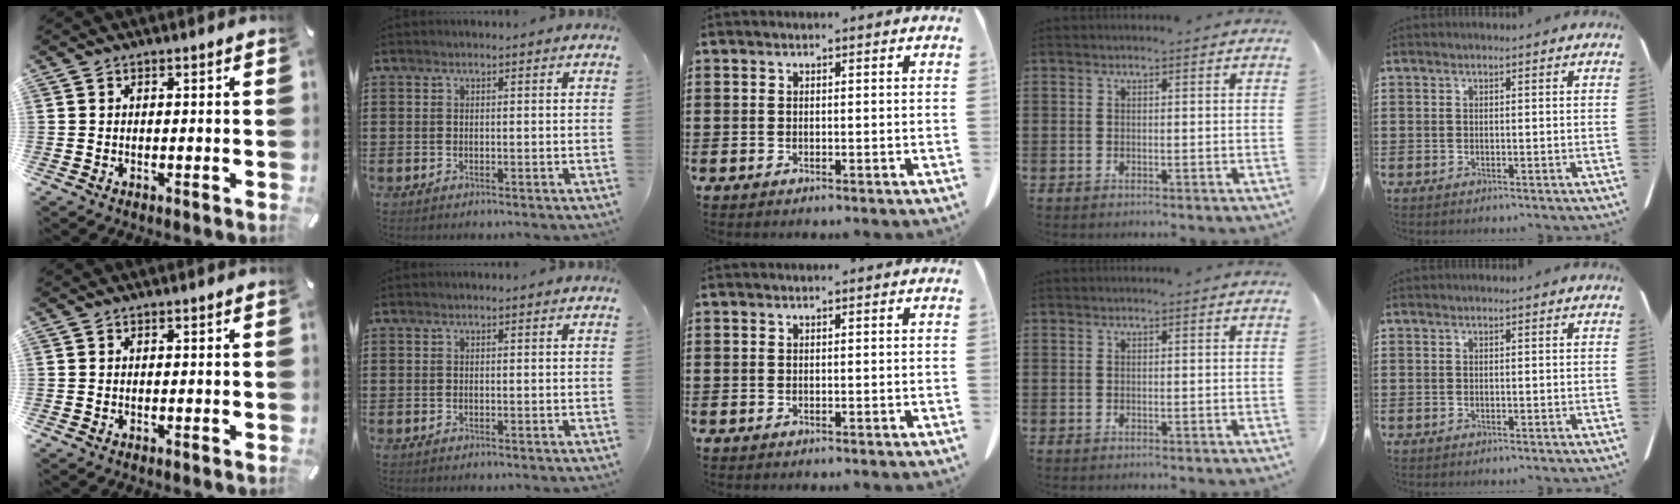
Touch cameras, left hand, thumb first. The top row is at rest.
{}